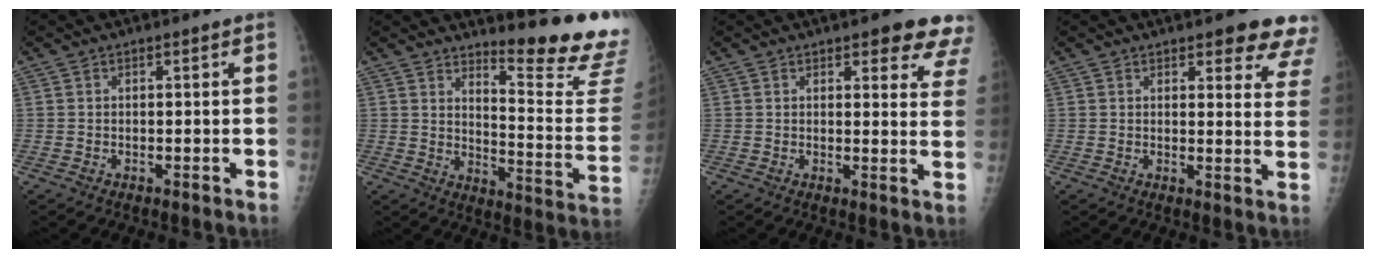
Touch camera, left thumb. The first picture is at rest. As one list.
[{"total": 16.0, "force": [14.4, -0.1, 6.9], "torque": [-0.080, -0.186, 0.185]}, {"total": 9.6, "force": [7.2, 3.2, 5.4], "torque": [-0.022, -0.032, 0.065]}, {"total": 10.5, "force": [8.2, 3.2, 5.7], "torque": [-0.023, -0.038, 0.074]}]